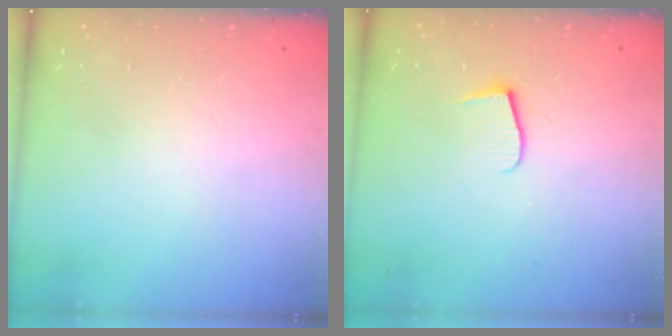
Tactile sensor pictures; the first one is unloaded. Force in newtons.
{"total": 7.0, "press": 6.9, "slide": 0.5}